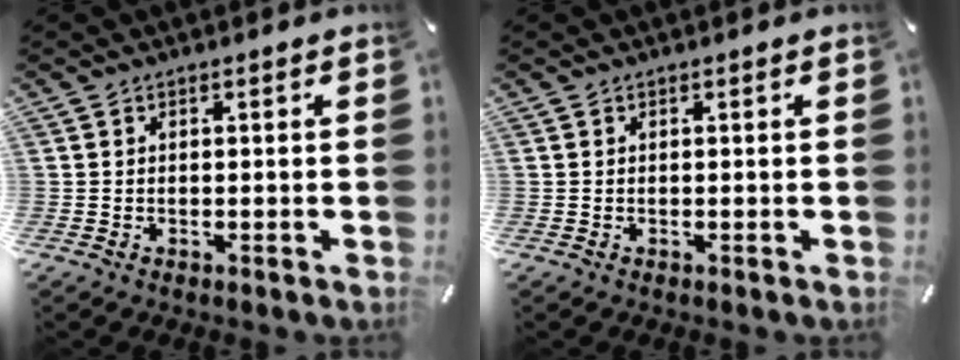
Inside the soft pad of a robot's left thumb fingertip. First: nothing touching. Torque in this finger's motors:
{"motor_torque": [0.02, 0.02, 0.03, -0.08, 0.00]}